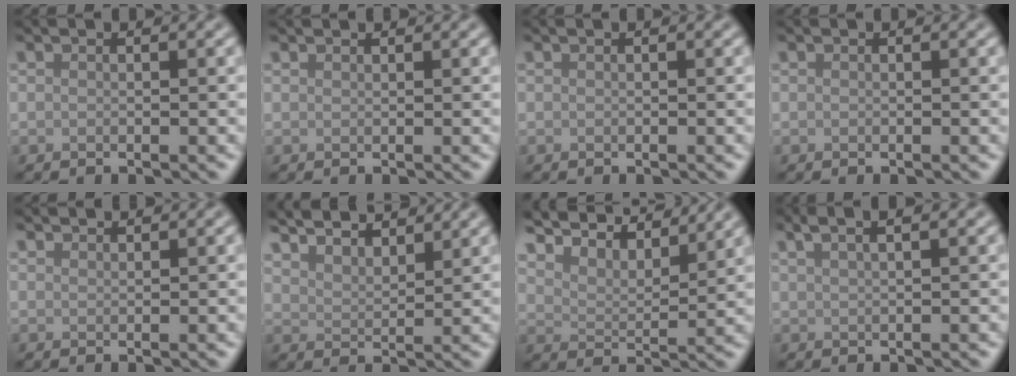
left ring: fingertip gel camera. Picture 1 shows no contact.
{"total": 0.7, "force": [0.7, 0.0, 0.0], "torque": [0.002, -0.001, 0.013]}
{"total": 0.0}
{"total": 0.0}
{"total": 1.6, "force": [1.6, 0.1, 0.2], "torque": [-0.004, 0.001, 0.024]}
{"total": 6.7, "force": [5.9, 1.8, 2.7], "torque": [-0.033, 0.015, 0.076]}
{"total": 10.1, "force": [8.8, 2.7, 4.1], "torque": [-0.081, 0.010, 0.128]}
{"total": 4.3, "force": [2.8, 1.7, 2.8], "torque": [-0.018, 0.024, 0.017]}